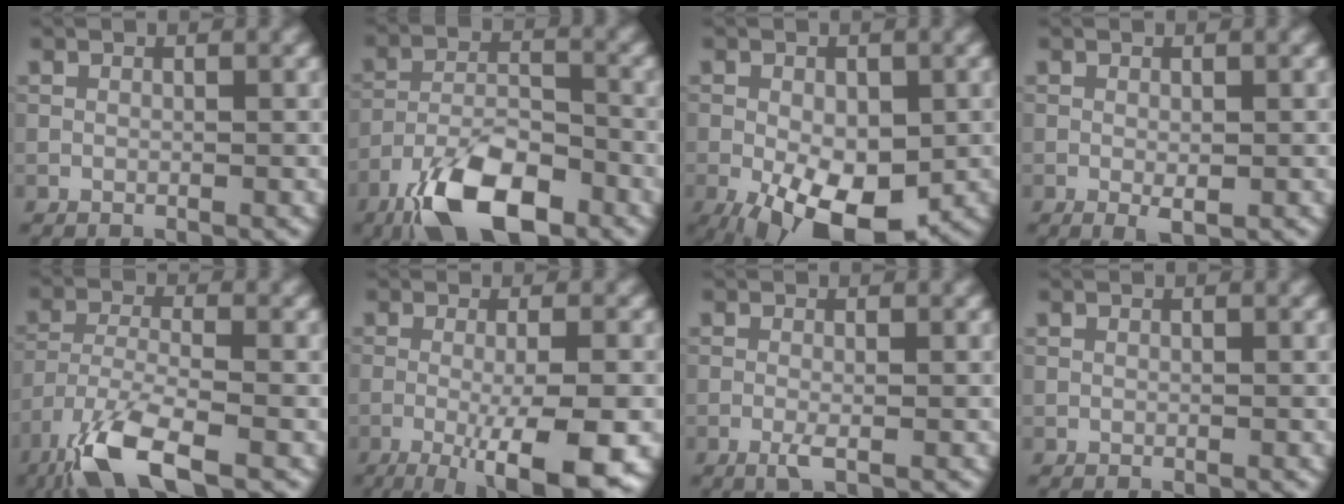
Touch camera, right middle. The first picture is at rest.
{"total": 9.4, "force": [-6.1, 3.6, 6.2], "torque": [-0.109, -0.003, -0.119]}
{"total": 9.9, "force": [-3.7, 5.0, 7.7], "torque": [-0.127, -0.026, -0.056]}
{"total": 1.4, "force": [-0.3, 0.5, 1.2], "torque": [-0.022, -0.007, -0.002]}
{"total": 7.8, "force": [-5.1, 2.2, 5.5], "torque": [-0.112, -0.010, -0.106]}
{"total": 9.4, "force": [-3.2, 2.3, 8.6], "torque": [-0.118, -0.009, -0.046]}
{"total": 1.4, "force": [-0.5, 0.2, 1.3], "torque": [-0.027, -0.004, -0.013]}
{"total": 0.0}